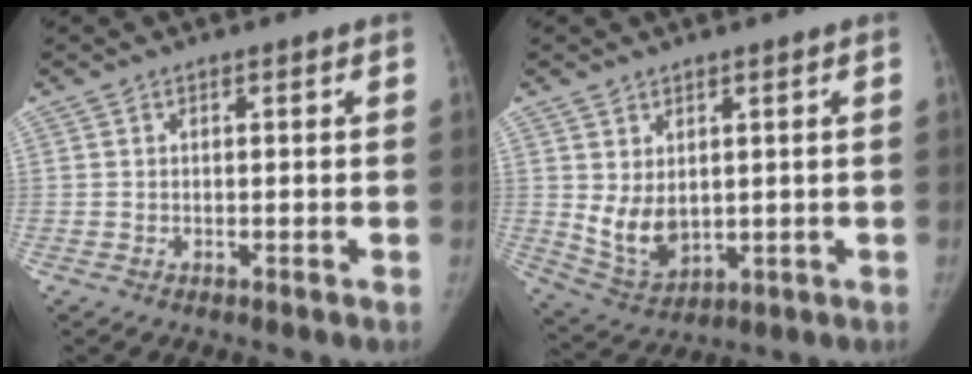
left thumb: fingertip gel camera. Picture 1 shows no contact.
{"total": 7.1, "force": [1.0, 4.9, 5.0], "torque": [-0.079, -0.026, 0.042]}